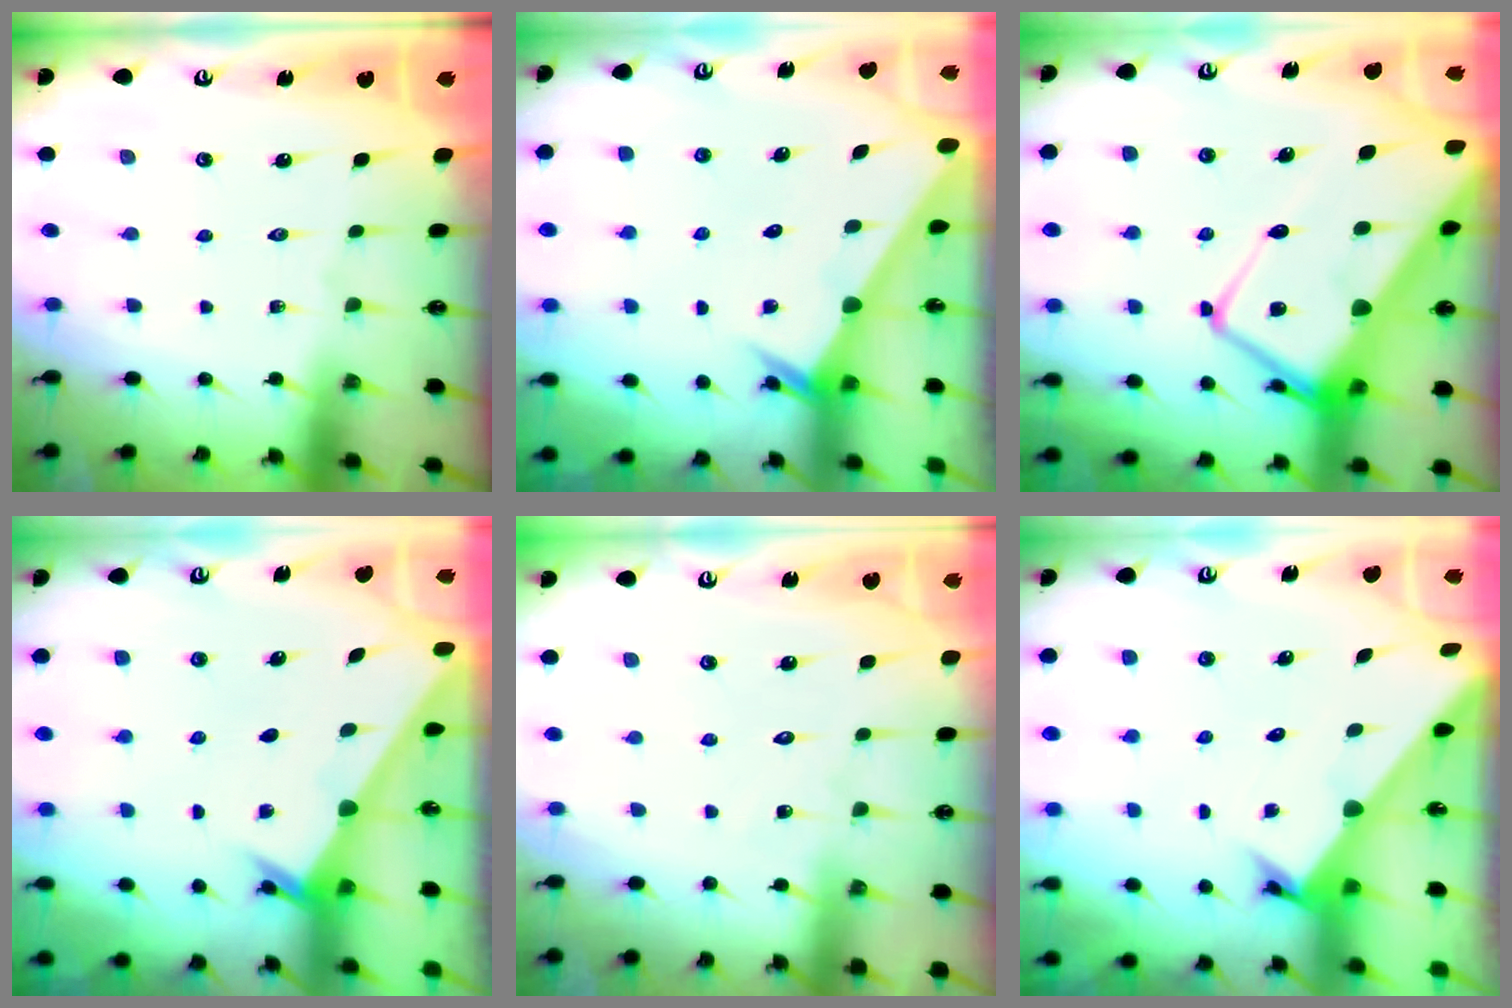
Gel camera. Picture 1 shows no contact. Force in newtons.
{"total": 2.3, "press": 2.3, "slide": 0.1}
{"total": 18.0, "press": 17.9, "slide": 1.6}
{"total": 2.3, "press": 2.2, "slide": 0.2}
{"total": 5.5, "press": 5.5, "slide": 0.5}
{"total": 2.5, "press": 2.5, "slide": 0.2}